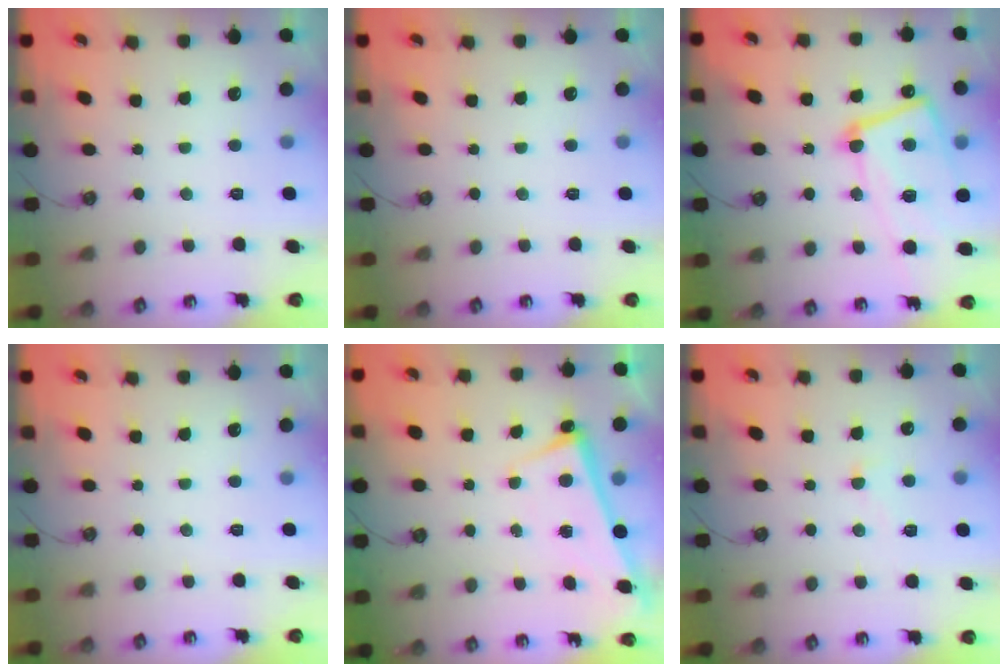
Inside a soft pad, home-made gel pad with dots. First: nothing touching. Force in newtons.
{"total": 0.0}
{"total": 14.4, "press": 14.2, "slide": 1.8}
{"total": 0.0}
{"total": 2.8, "press": 2.8, "slide": 0.5}
{"total": 2.8, "press": 2.6, "slide": 1.2}